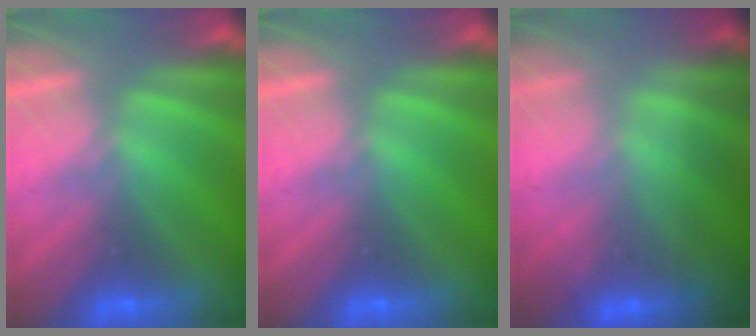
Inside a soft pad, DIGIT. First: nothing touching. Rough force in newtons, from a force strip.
{"total": 0.0}
{"total": 1.6}